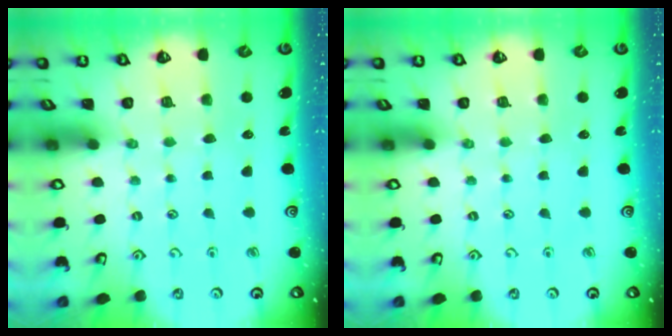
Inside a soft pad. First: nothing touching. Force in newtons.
{"total": 0.0}